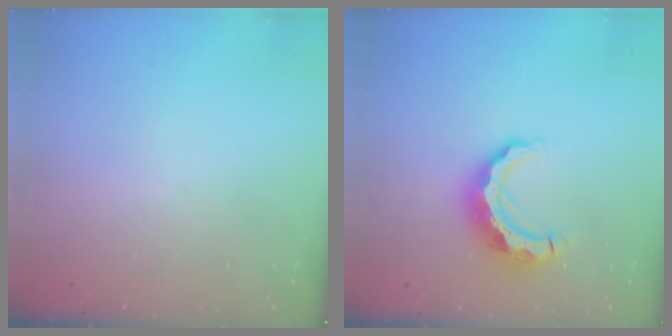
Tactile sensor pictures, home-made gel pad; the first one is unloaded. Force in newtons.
{"total": 11.1, "press": 11.1, "slide": 0.7}